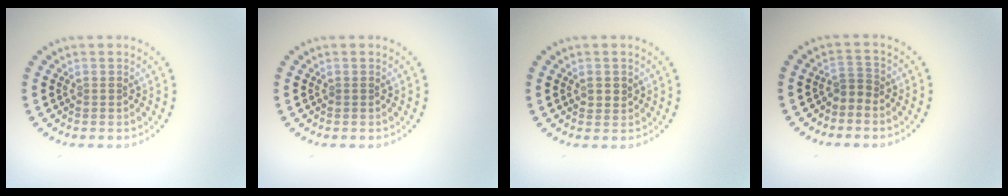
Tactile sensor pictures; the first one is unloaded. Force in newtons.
{"total": 0.0}
{"total": 1.2, "press": 1.1, "slide": 0.4}
{"total": 1.4, "press": 0.9, "slide": 1.1}